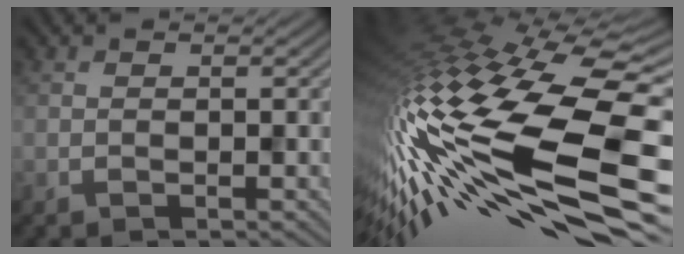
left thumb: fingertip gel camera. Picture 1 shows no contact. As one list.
[{"total": 18.7, "force": [-4.7, 6.9, 16.7], "torque": [-0.367, -0.050, -0.067]}]